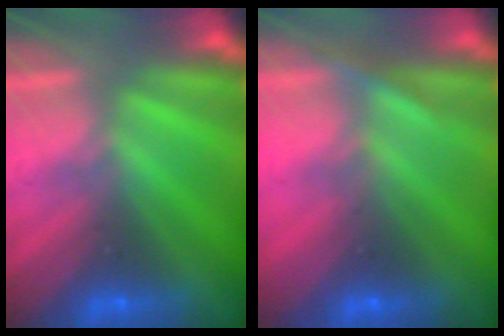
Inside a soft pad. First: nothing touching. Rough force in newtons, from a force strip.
{"total": 3.7}